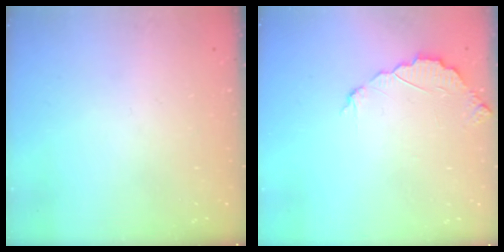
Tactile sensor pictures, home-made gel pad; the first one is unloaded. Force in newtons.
{"total": 3.7, "press": 3.7, "slide": 0.3}